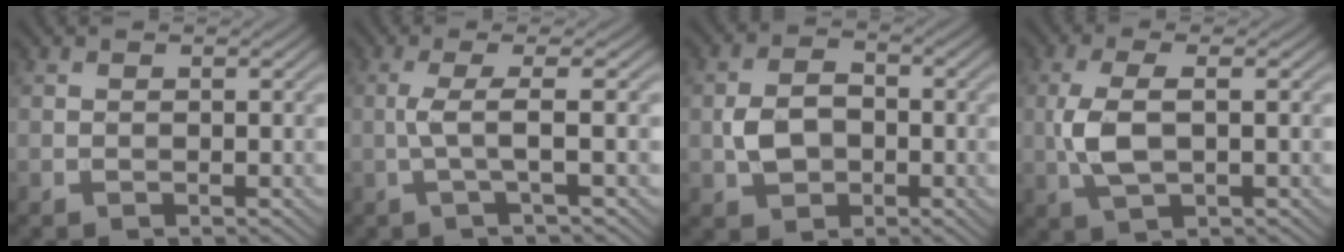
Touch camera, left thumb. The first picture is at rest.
{"total": 3.6, "force": [-0.1, 0.4, 3.6], "torque": [-0.065, 0.009, -0.016]}
{"total": 4.7, "force": [-0.9, 3.3, 3.1], "torque": [-0.062, -0.003, -0.020]}
{"total": 5.3, "force": [-0.1, 2.1, 4.9], "torque": [-0.125, 0.002, -0.003]}